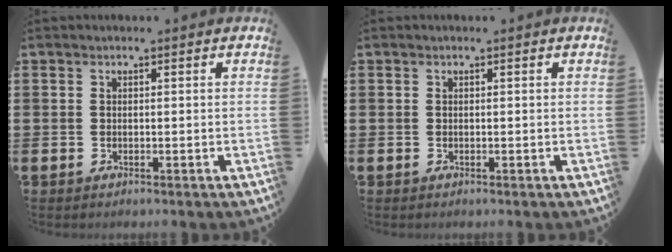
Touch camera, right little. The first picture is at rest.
{"total": 0.0}